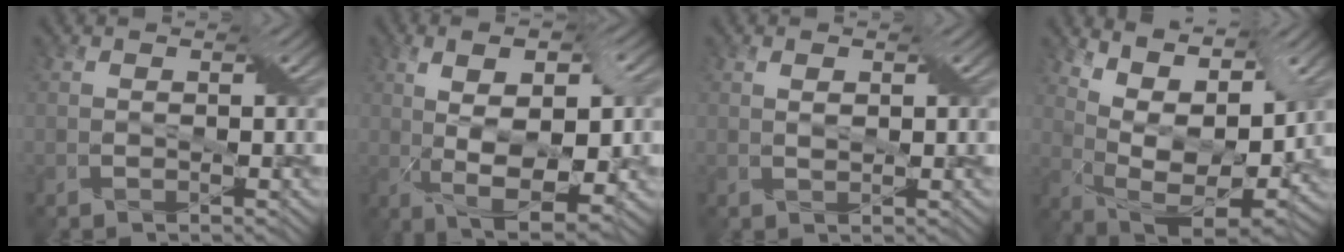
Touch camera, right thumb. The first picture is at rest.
{"total": 10.7, "force": [0.5, 4.4, 9.8], "torque": [-0.160, 0.006, 0.008]}
{"total": 1.4, "force": [0.5, 0.6, 1.1], "torque": [-0.023, 0.000, 0.012]}
{"total": 13.0, "force": [7.0, 5.2, 9.7], "torque": [-0.190, 0.009, 0.113]}